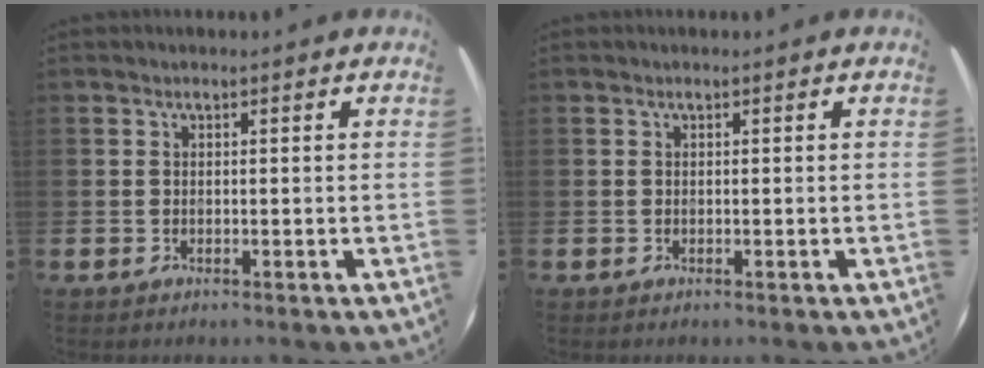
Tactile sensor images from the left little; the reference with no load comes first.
{"total": 0.0}